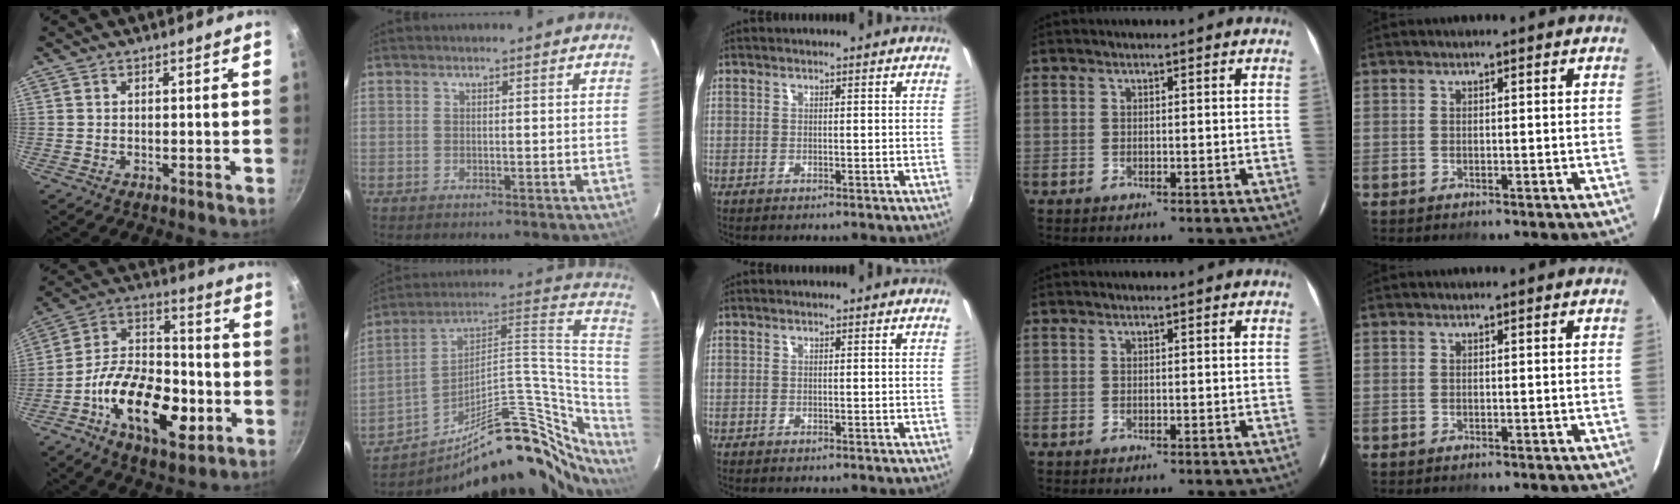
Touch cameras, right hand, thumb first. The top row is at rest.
{"thumb": {"total": 21.2, "force": [-7.3, 11.3, 16.4], "torque": [-0.244, 0.039, -0.135]}, "index": {"total": 30.9, "force": [-21.3, 11.5, 19.2], "torque": [-0.240, 0.048, -0.304]}}